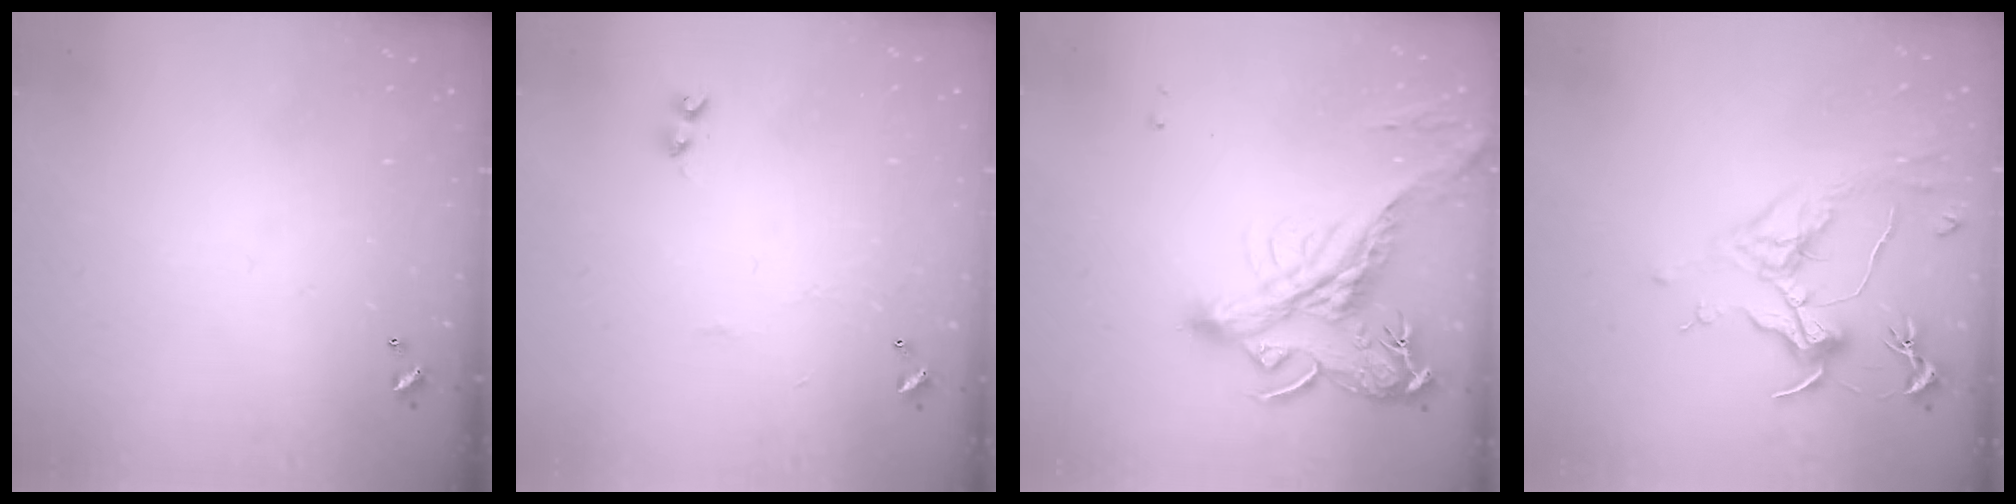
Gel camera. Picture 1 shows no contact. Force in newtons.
{"total": 2.1, "press": 2.1, "slide": 0.5}
{"total": 4.6, "press": 4.3, "slide": 1.7}
{"total": 1.6, "press": 1.3, "slide": 0.9}